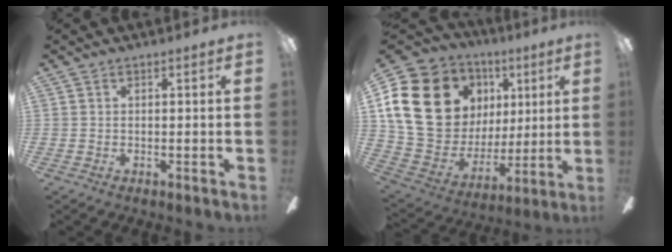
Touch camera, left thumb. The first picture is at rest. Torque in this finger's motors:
{"motor_torque": [1.44, 2.91, 1.26, -1.26, 0.26]}